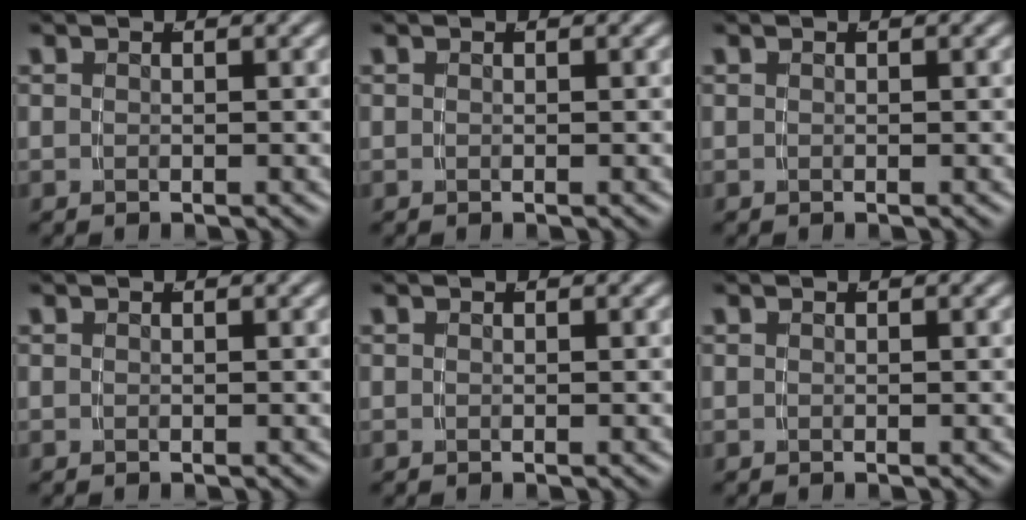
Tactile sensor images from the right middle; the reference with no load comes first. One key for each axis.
{"total": 0.0}
{"total": 0.0}
{"total": 0.0}
{"total": 0.0}
{"total": 0.0}